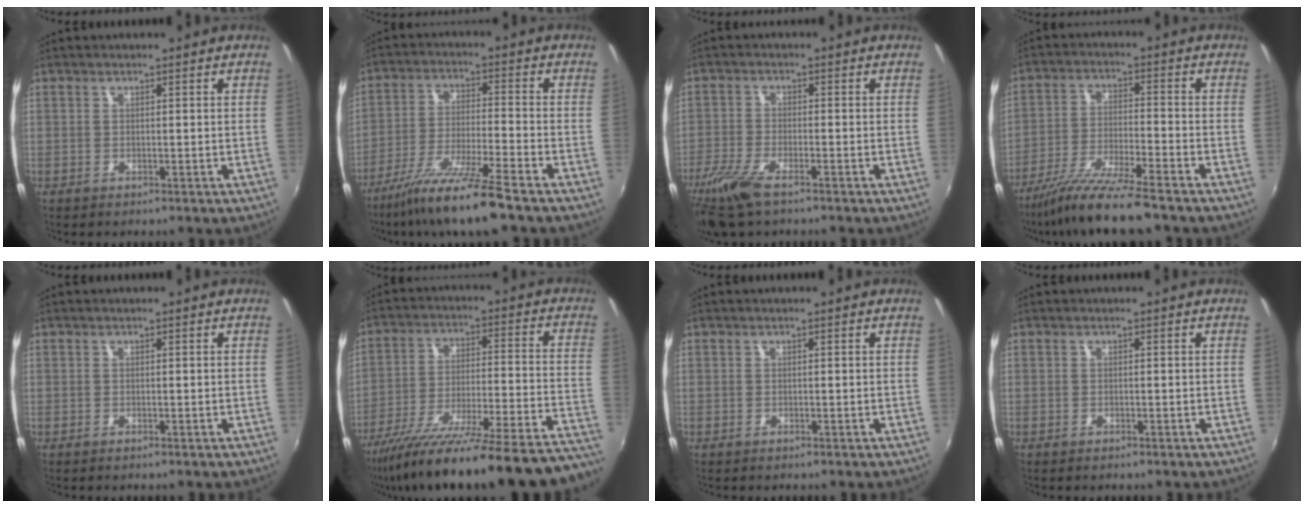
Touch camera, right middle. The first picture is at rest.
{"total": 12.7, "force": [-9.8, -0.3, 8.1], "torque": [-0.172, -0.021, -0.176]}
{"total": 8.9, "force": [-6.2, 2.3, 6.0], "torque": [-0.147, -0.025, -0.123]}
{"total": 11.9, "force": [-9.9, -0.1, 6.6], "torque": [-0.138, -0.019, -0.178]}
{"total": 0.0}
{"total": 33.8, "force": [-29.8, 1.6, 15.8], "torque": [-0.232, -0.091, -0.436]}
{"total": 0.0}
{"total": 0.0}